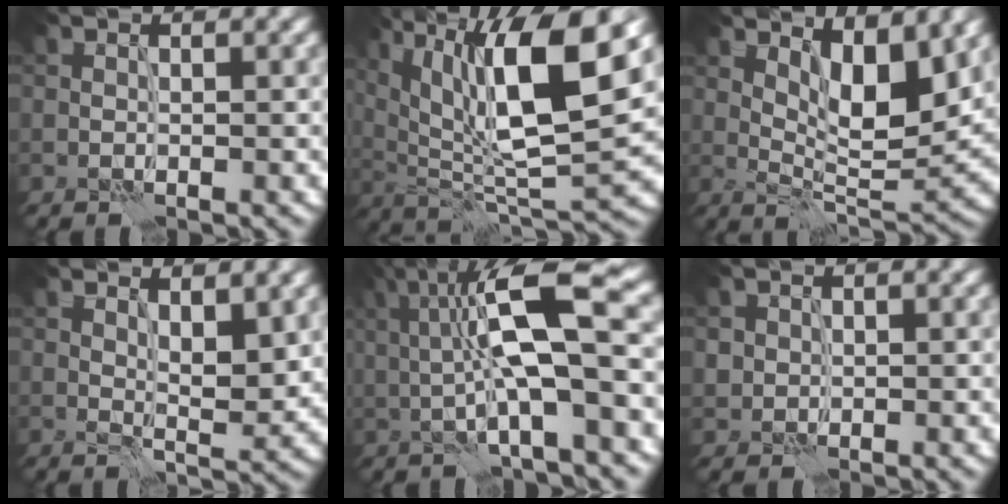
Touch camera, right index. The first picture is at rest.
{"total": 12.6, "force": [4.4, 3.9, 11.2], "torque": [-0.191, 0.000, 0.080]}
{"total": 6.7, "force": [3.1, 2.2, 5.5], "torque": [-0.082, -0.015, 0.055]}
{"total": 3.6, "force": [1.7, 1.0, 2.9], "torque": [-0.045, -0.006, 0.031]}
{"total": 9.6, "force": [1.4, 2.2, 9.2], "torque": [-0.159, 0.011, 0.021]}
{"total": 1.1, "force": [0.4, 1.0, 0.0], "torque": [0.000, -0.003, 0.009]}